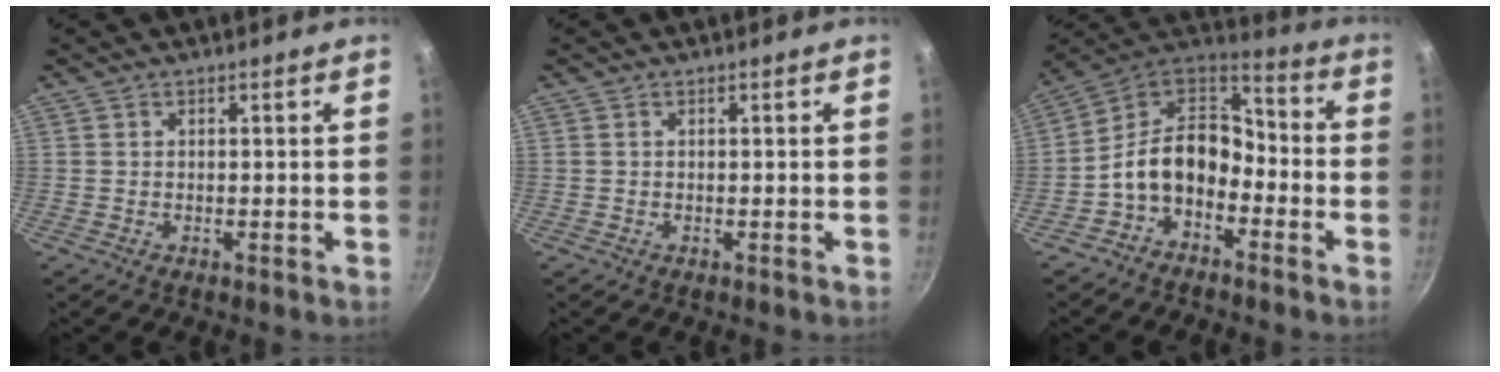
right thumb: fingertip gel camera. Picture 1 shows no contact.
{"total": 0.0}
{"total": 13.2, "force": [-4.6, 9.1, 8.3], "torque": [-0.122, 0.069, -0.109]}